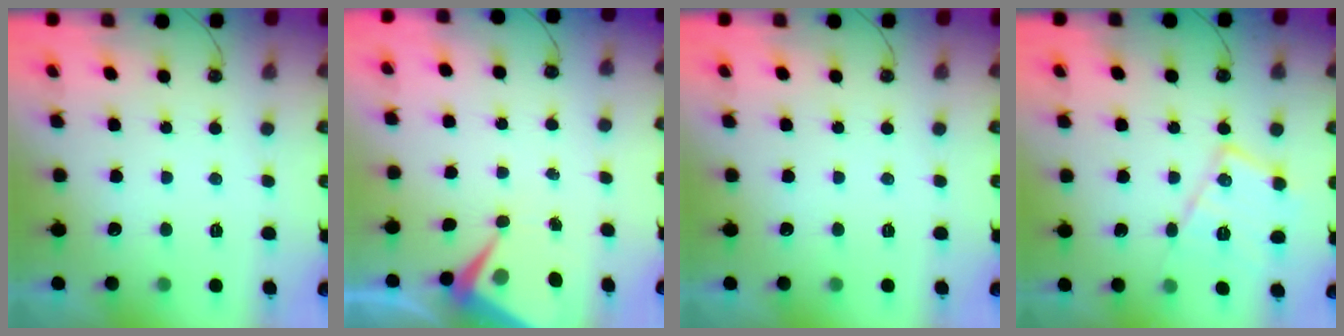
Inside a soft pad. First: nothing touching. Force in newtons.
{"total": 6.8, "press": 6.7, "slide": 0.7}
{"total": 0.0}
{"total": 12.7, "press": 12.7, "slide": 0.7}